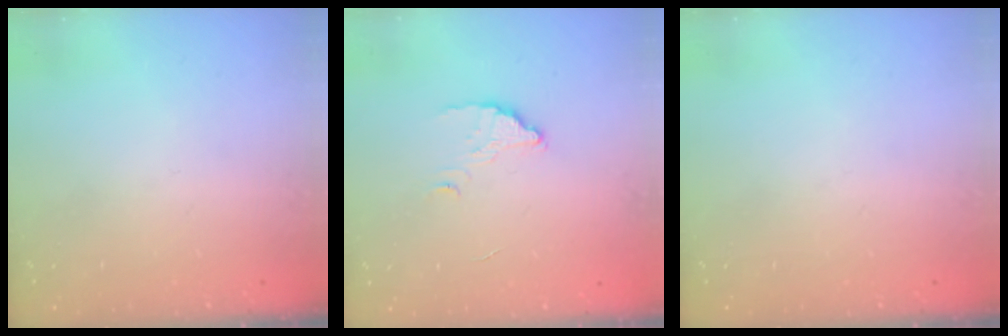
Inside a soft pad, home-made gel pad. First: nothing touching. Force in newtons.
{"total": 2.6, "press": 2.6, "slide": 0.1}
{"total": 0.0}